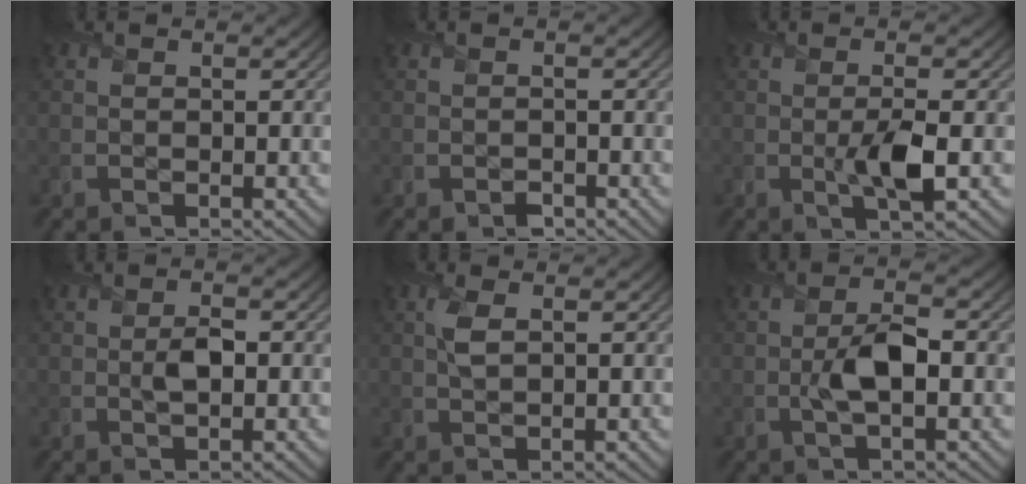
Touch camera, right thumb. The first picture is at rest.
{"total": 1.0, "force": [-0.8, 0.6, 0.2], "torque": [0.000, -0.007, -0.013]}
{"total": 3.6, "force": [-0.6, 0.9, 3.4], "torque": [-0.062, -0.007, -0.011]}
{"total": 2.1, "force": [-0.1, 1.1, 1.8], "torque": [-0.032, -0.004, -0.001]}
{"total": 2.5, "force": [0.7, 1.0, 2.1], "torque": [-0.054, 0.001, 0.016]}
{"total": 4.5, "force": [-0.8, 1.9, 4.0], "torque": [-0.081, -0.002, -0.017]}